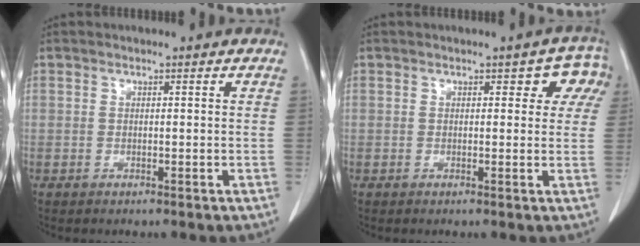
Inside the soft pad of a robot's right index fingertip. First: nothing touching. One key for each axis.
{"total": 4.2, "fx": 1.8, "fy": 2.5, "fz": 2.8, "tx": -0.011, "ty": 0.012, "tz": 0.011}